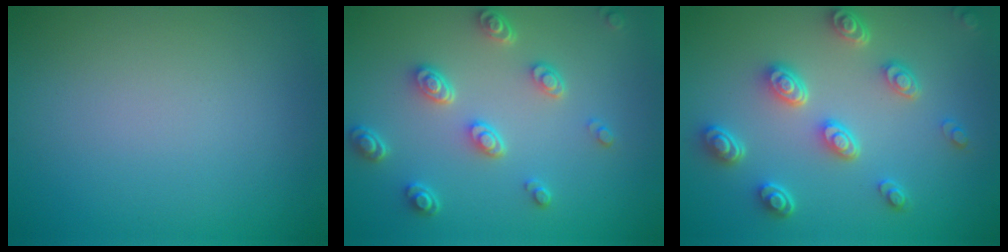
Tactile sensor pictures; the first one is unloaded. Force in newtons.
{"total": 4.0, "press": 3.1, "slide": 2.6}
{"total": 5.1, "press": 3.9, "slide": 3.2}